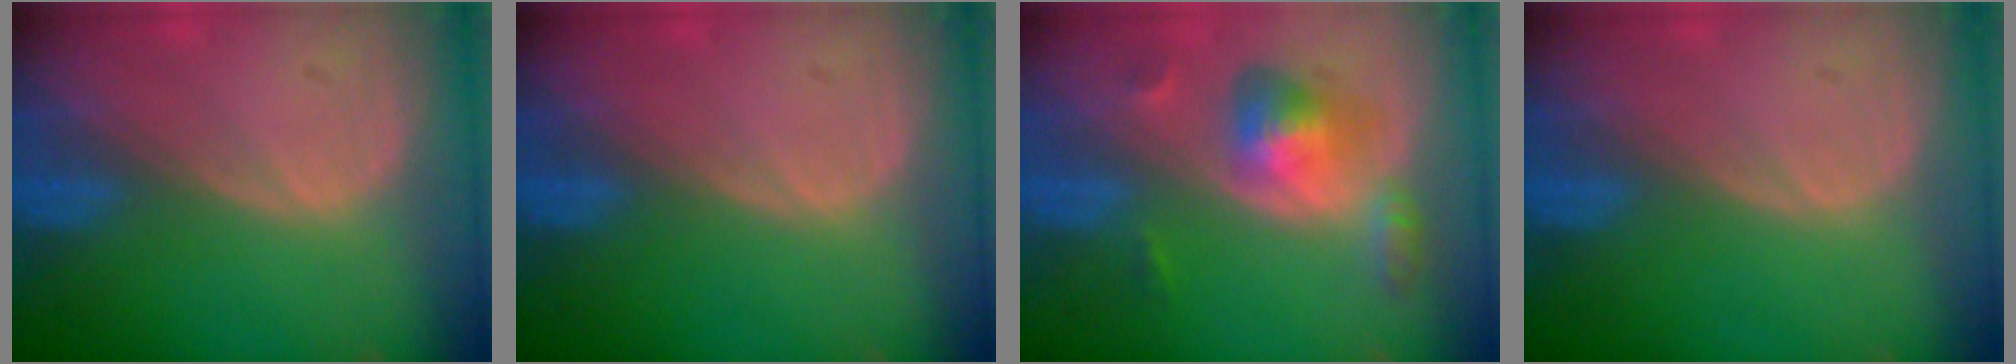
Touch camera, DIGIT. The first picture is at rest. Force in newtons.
{"total": 0.0}
{"total": 6.1, "press": 5.6, "slide": 2.4}
{"total": 0.0}